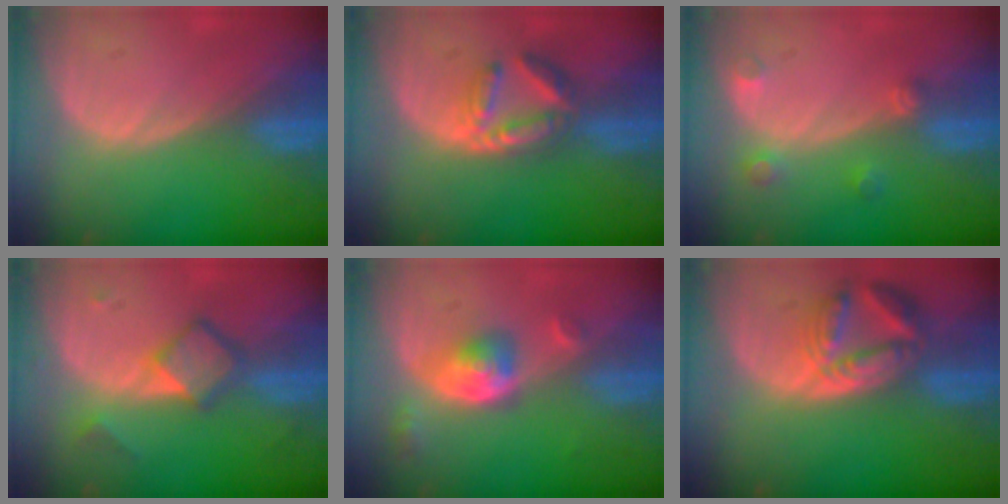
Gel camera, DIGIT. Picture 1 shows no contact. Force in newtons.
{"total": 6.0, "press": 5.7, "slide": 1.8}
{"total": 2.6, "press": 2.6, "slide": 0.2}
{"total": 5.1, "press": 5.1, "slide": 0.0}
{"total": 5.4, "press": 5.0, "slide": 2.1}
{"total": 8.2, "press": 7.3, "slide": 3.7}